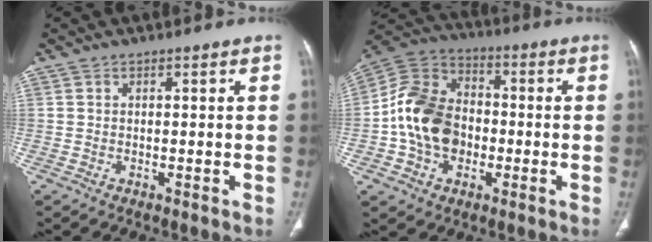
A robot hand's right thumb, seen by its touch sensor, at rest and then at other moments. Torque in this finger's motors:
{"motor_torque": [0.60, 0.47, 0.97, -1.05, 0.13]}